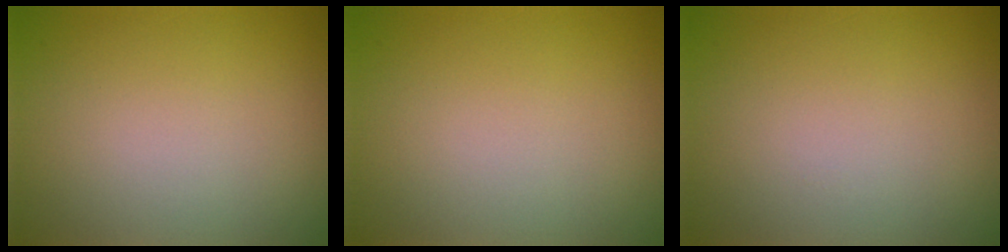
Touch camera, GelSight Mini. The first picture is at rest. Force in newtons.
{"total": 0.0}
{"total": 0.0}